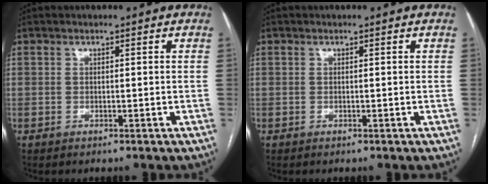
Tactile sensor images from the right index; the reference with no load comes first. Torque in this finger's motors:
{"motor_torque": [0.00, 0.00, 0.02, 0.00]}